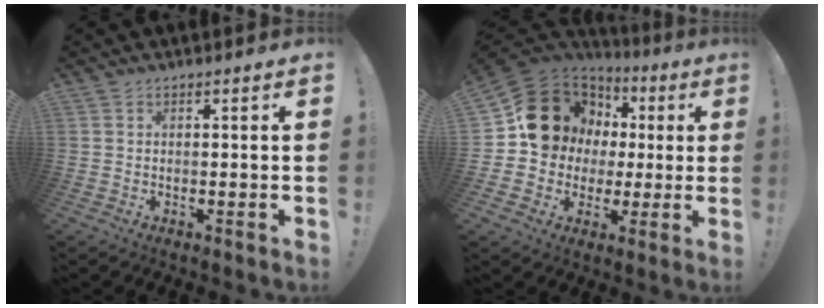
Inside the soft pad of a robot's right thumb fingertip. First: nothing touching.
{"total": 15.7, "force": [4.2, 13.7, 6.6], "torque": [-0.096, -0.013, 0.103]}